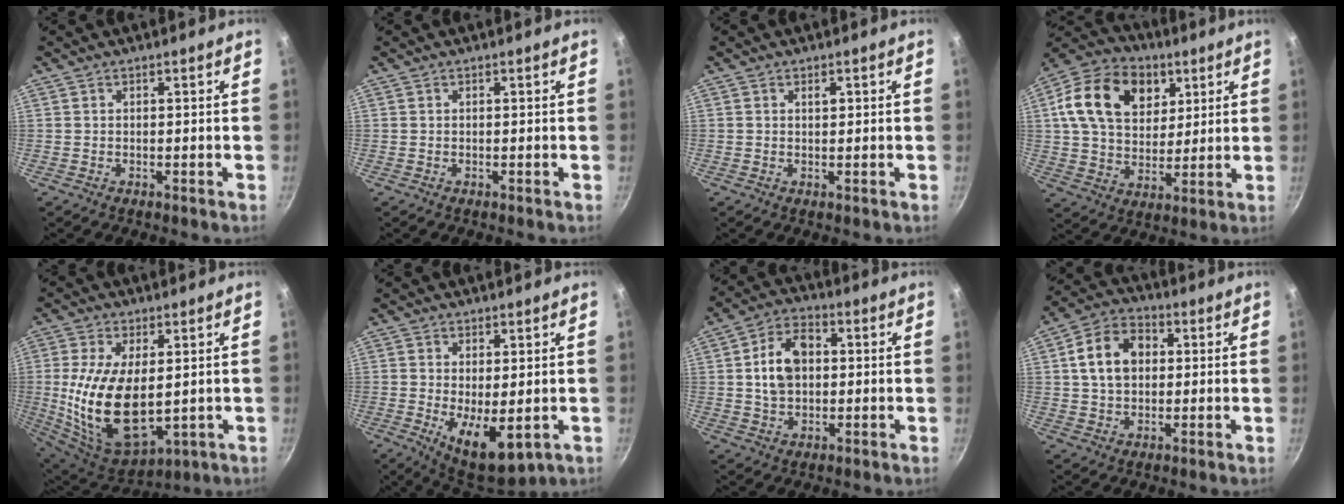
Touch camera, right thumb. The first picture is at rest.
{"total": 0.0}
{"total": 1.2, "force": [0.5, 0.6, 0.9], "torque": [-0.007, -0.001, 0.007]}
{"total": 19.0, "force": [6.6, 13.6, 11.5], "torque": [-0.178, -0.003, 0.104]}
{"total": 18.7, "force": [0.2, 10.0, 15.8], "torque": [-0.298, -0.017, 0.023]}
{"total": 9.7, "force": [-1.3, 4.4, 8.6], "torque": [-0.121, -0.019, -0.005]}
{"total": 10.3, "force": [1.1, 7.1, 7.3], "torque": [-0.107, 0.018, 0.014]}
{"total": 10.8, "force": [1.9, 7.9, 7.1], "torque": [-0.102, 0.019, 0.021]}